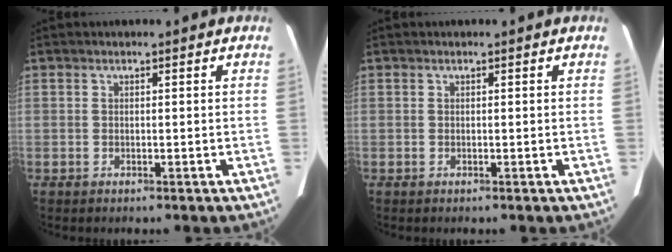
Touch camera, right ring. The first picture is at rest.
{"total": 0.0}